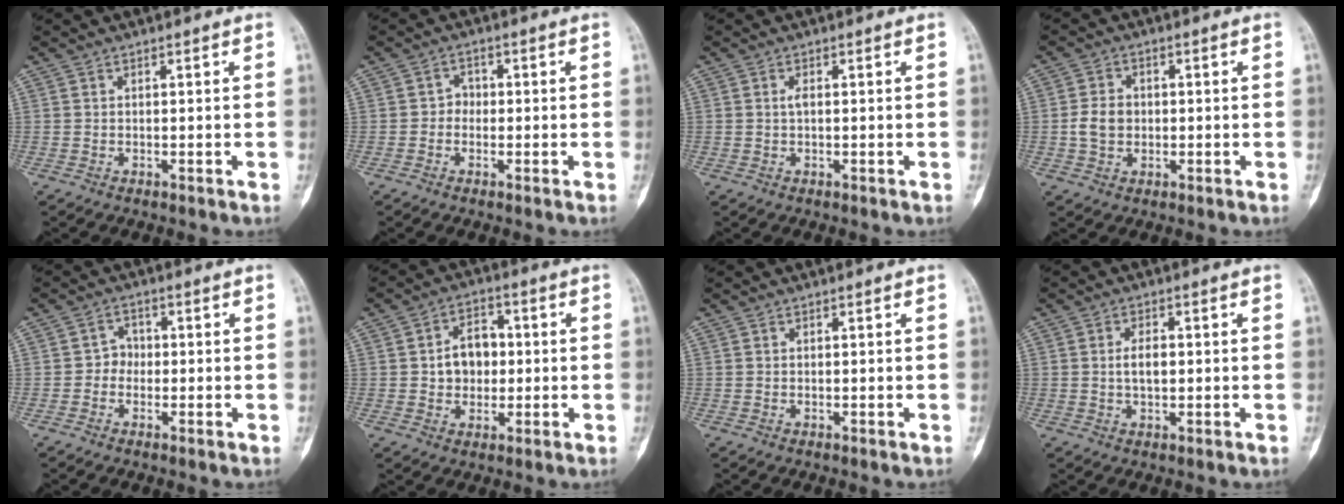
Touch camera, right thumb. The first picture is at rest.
{"total": 2.3, "force": [-0.4, 2.0, 1.0], "torque": [0.004, 0.009, -0.016]}
{"total": 1.0, "force": [0.1, 0.4, 0.9], "torque": [-0.019, 0.000, 0.001]}
{"total": 4.9, "force": [-0.3, 3.9, 2.9], "torque": [-0.048, 0.008, -0.006]}
{"total": 2.9, "force": [-0.6, 2.6, 1.2], "torque": [0.003, 0.011, -0.020]}
{"total": 7.8, "force": [0.3, 6.1, 4.9], "torque": [-0.045, 0.013, 0.000]}
{"total": 0.0}
{"total": 3.6, "force": [0.1, 1.9, 3.0], "torque": [-0.049, 0.001, 0.001]}